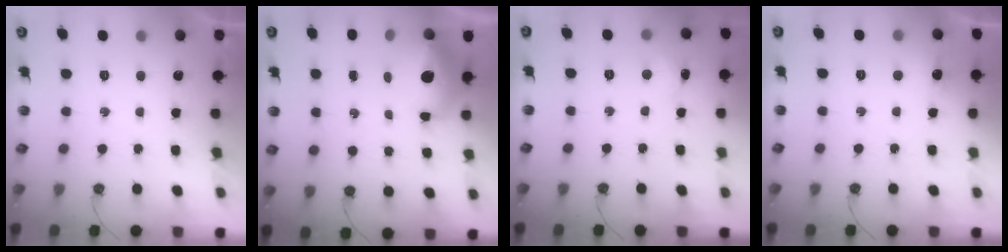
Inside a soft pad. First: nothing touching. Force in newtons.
{"total": 12.0, "press": 11.9, "slide": 1.1}
{"total": 2.7, "press": 2.6, "slide": 0.7}
{"total": 5.9, "press": 5.4, "slide": 2.2}